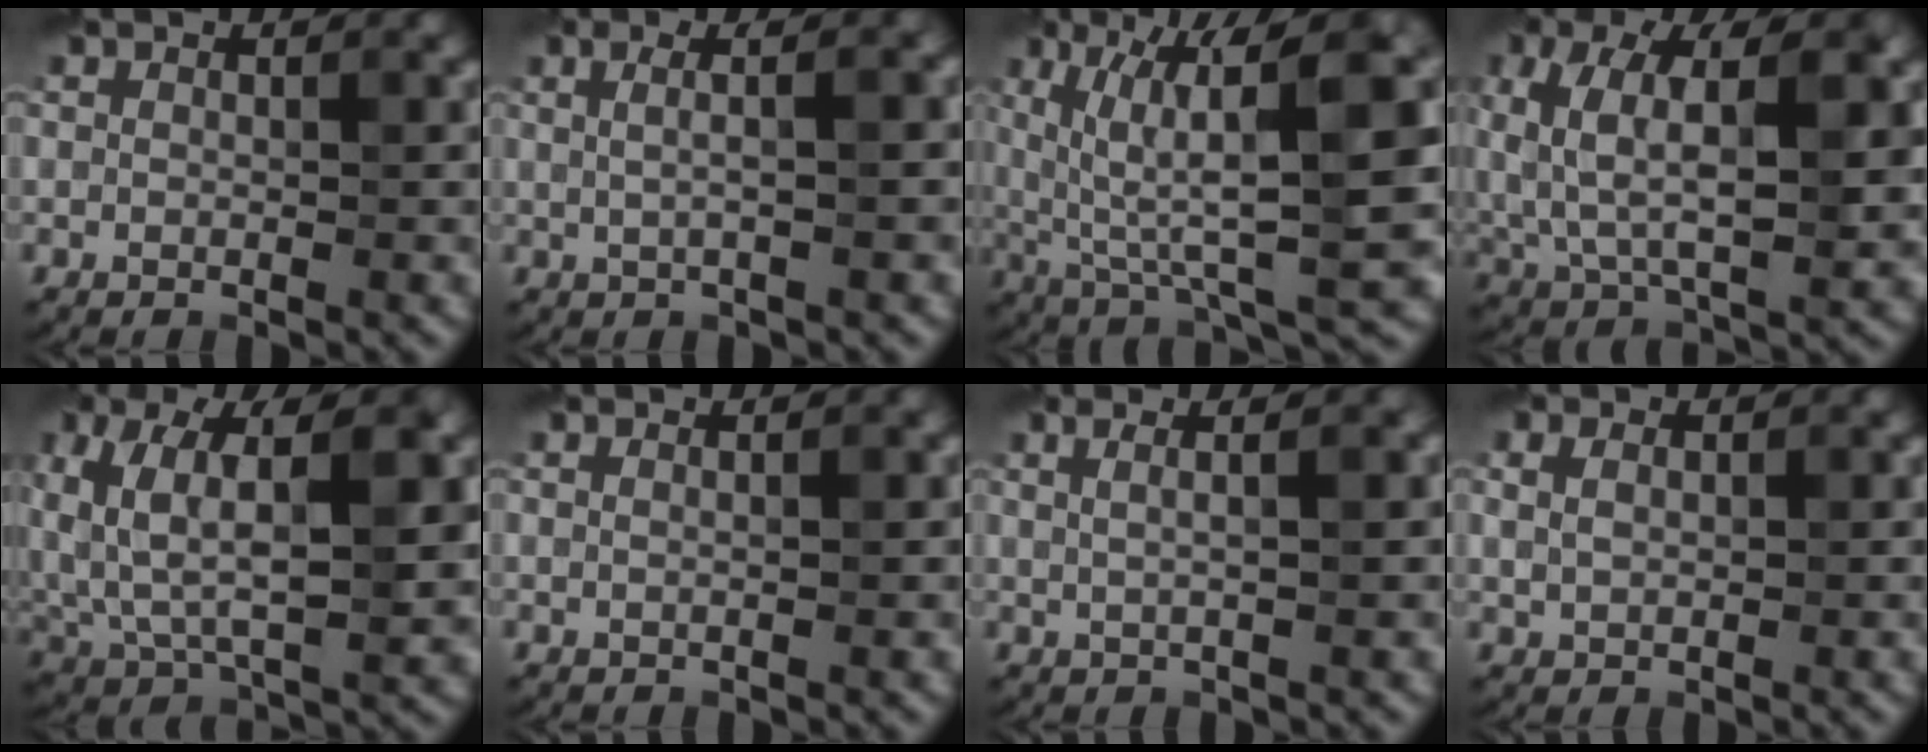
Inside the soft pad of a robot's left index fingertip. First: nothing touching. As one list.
[{"total": 4.6, "force": [1.4, 1.8, 4.0], "torque": [-0.046, 0.014, -0.006]}, {"total": 12.3, "force": [3.4, 2.9, 11.5], "torque": [-0.184, 0.008, 0.067]}, {"total": 10.3, "force": [1.6, 4.9, 8.9], "torque": [-0.168, 0.002, 0.022]}, {"total": 11.4, "force": [2.1, 5.2, 9.9], "torque": [-0.187, 0.008, 0.034]}, {"total": 1.6, "force": [0.7, 0.8, 1.2], "torque": [-0.003, -0.002, -0.008]}, {"total": 4.1, "force": [1.7, 1.6, 3.3], "torque": [-0.031, 0.015, -0.006]}, {"total": 1.7, "force": [0.7, 1.1, 1.1], "torque": [-0.025, 0.001, 0.017]}]